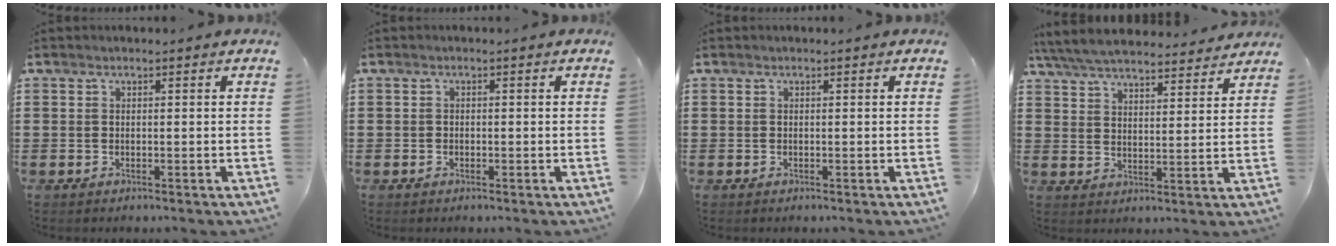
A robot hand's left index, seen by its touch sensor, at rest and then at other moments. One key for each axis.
{"total": 0.5, "fx": -0.2, "fy": 0.4, "fz": 0.1, "tx": -0.005, "ty": 0.001, "tz": -0.005}
{"total": 0.0}
{"total": 6.1, "fx": 5.8, "fy": 0.8, "fz": 1.5, "tx": -0.054, "ty": -0.028, "tz": 0.103}